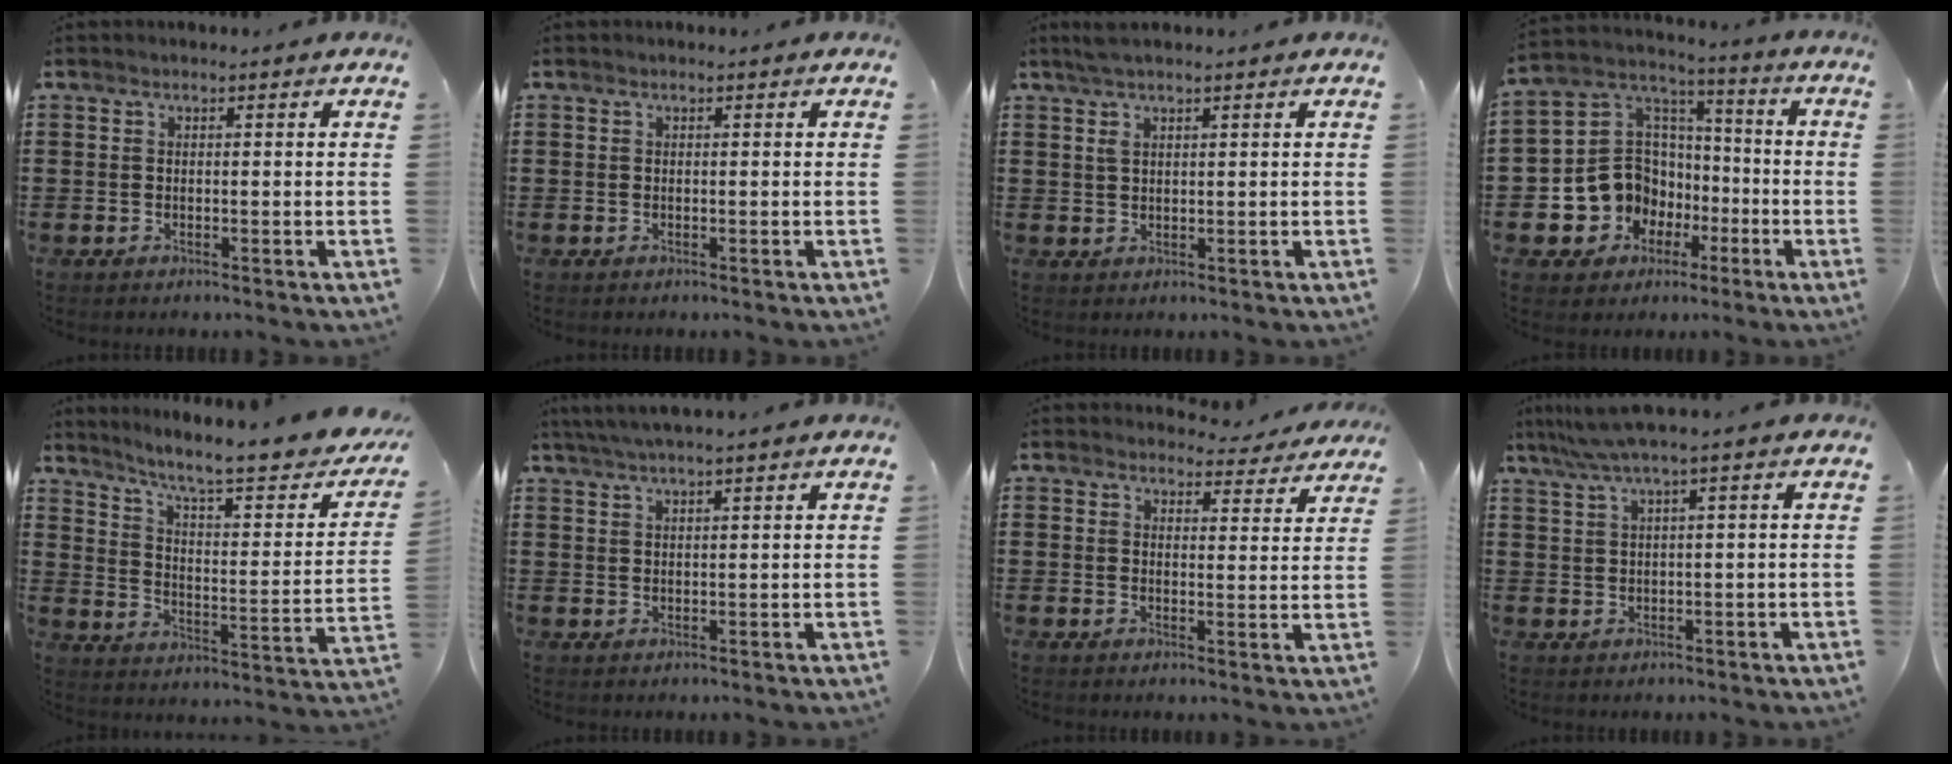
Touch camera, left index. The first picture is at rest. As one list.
[{"total": 0.0}, {"total": 2.3, "force": [1.4, 0.5, 1.8], "torque": [-0.038, 0.004, 0.025]}, {"total": 10.7, "force": [-3.5, 9.8, 2.8], "torque": [-0.103, 0.002, -0.060]}, {"total": 7.9, "force": [6.0, 0.5, 5.1], "torque": [-0.115, -0.044, 0.091]}, {"total": 2.6, "force": [2.2, -0.4, 1.4], "torque": [-0.030, 0.003, 0.041]}, {"total": 3.8, "force": [3.6, 0.7, 0.6], "torque": [-0.018, -0.018, 0.065]}, {"total": 3.8, "force": [1.8, -0.4, 3.3], "torque": [-0.074, -0.007, 0.028]}]